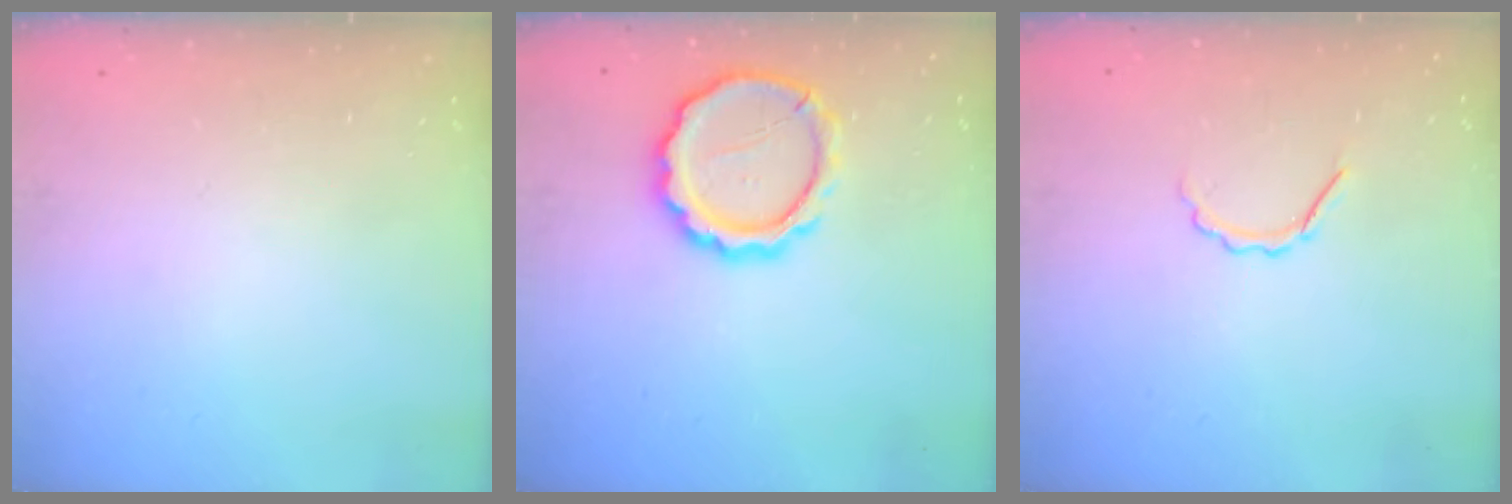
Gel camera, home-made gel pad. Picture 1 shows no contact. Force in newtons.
{"total": 12.6, "press": 12.5, "slide": 1.7}
{"total": 3.5, "press": 3.4, "slide": 0.7}